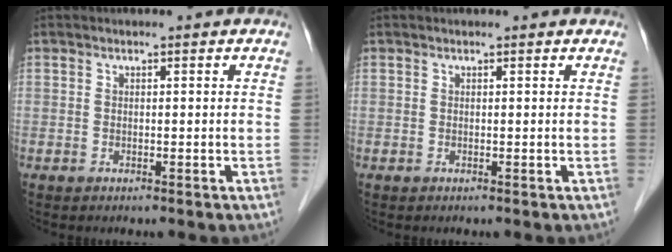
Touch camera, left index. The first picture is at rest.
{"total": 1.0, "force": [1.0, 0.2, 0.1], "torque": [-0.010, 0.013, 0.011]}